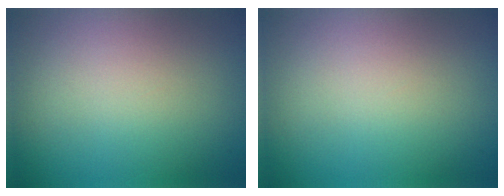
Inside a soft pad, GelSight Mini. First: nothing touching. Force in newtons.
{"total": 0.0}